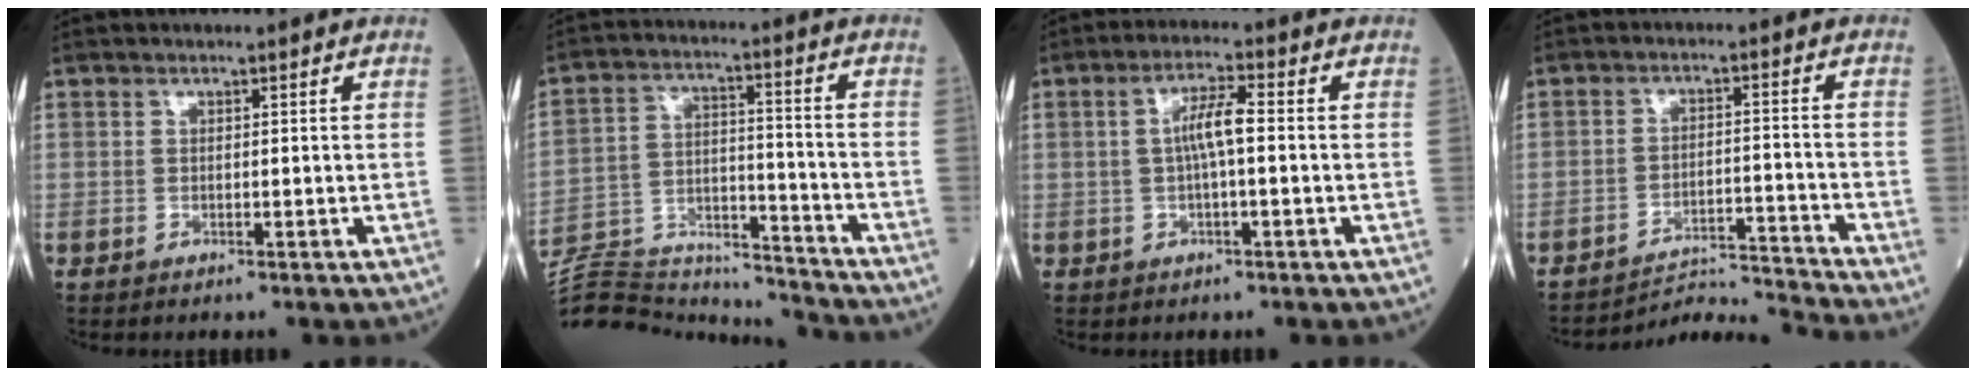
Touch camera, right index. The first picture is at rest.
{"total": 20.1, "force": [-19.4, 3.4, 4.2], "torque": [-0.115, 0.016, -0.305]}
{"total": 4.6, "force": [0.1, 0.5, 4.6], "torque": [-0.087, 0.011, 0.001]}
{"total": 8.0, "force": [-7.0, -3.7, -1.3], "torque": [0.015, 0.007, -0.122]}